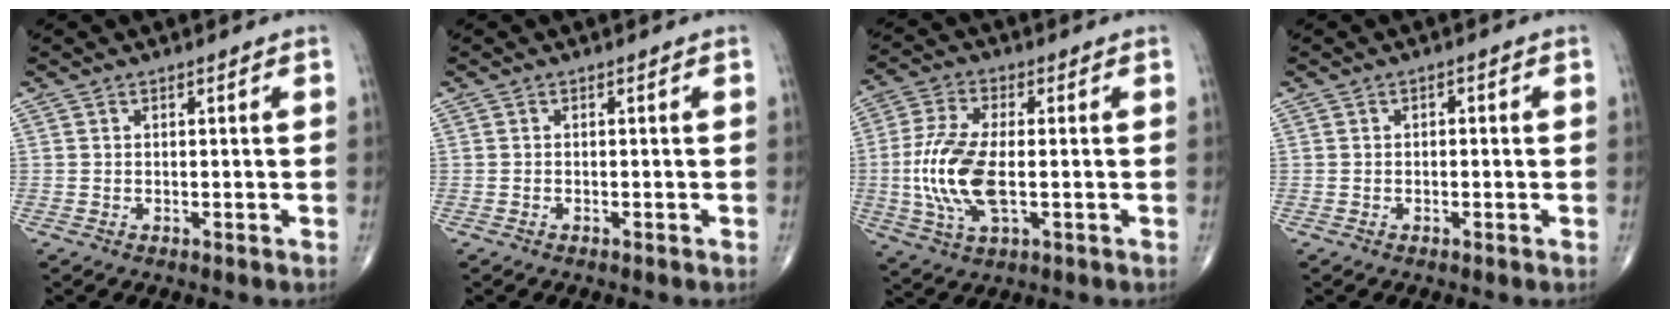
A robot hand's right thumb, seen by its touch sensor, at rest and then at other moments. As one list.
[{"total": 0.0}, {"total": 12.4, "force": [-1.4, 5.4, 11.1], "torque": [-0.249, 0.000, -0.026]}, {"total": 0.8, "force": [-0.1, 0.6, 0.5], "torque": [0.001, 0.002, -0.006]}]